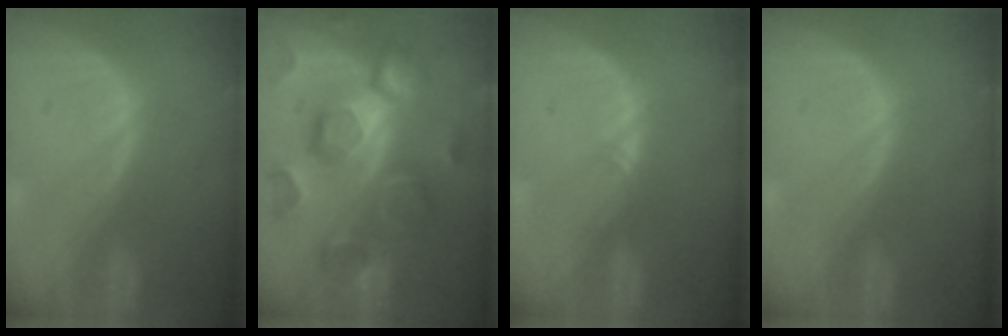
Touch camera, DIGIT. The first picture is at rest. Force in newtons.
{"total": 12.4, "press": 12.4, "slide": 1.1}
{"total": 1.1, "press": 1.0, "slide": 0.6}
{"total": 0.6, "press": 0.0, "slide": 0.6}